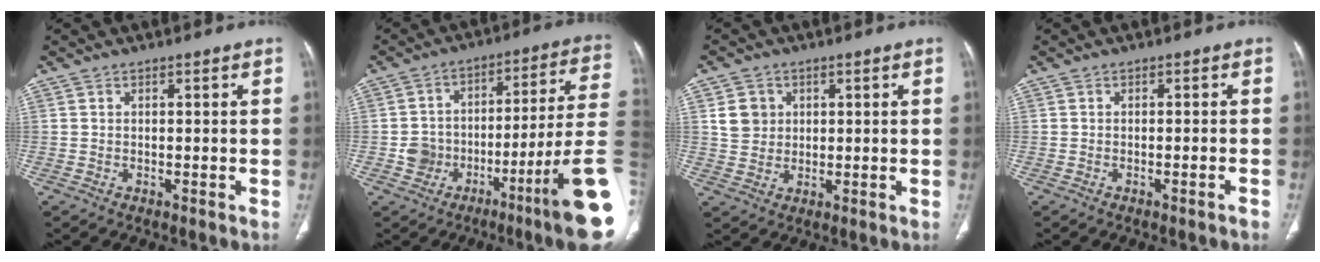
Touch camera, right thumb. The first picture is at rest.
{"total": 19.6, "force": [-7.5, 3.0, 17.8], "torque": [-0.203, 0.064, -0.109]}
{"total": 5.1, "force": [1.5, 4.6, 1.7], "torque": [-0.012, -0.004, 0.030]}
{"total": 1.6, "force": [-1.0, -0.1, 1.2], "torque": [-0.026, 0.003, -0.010]}